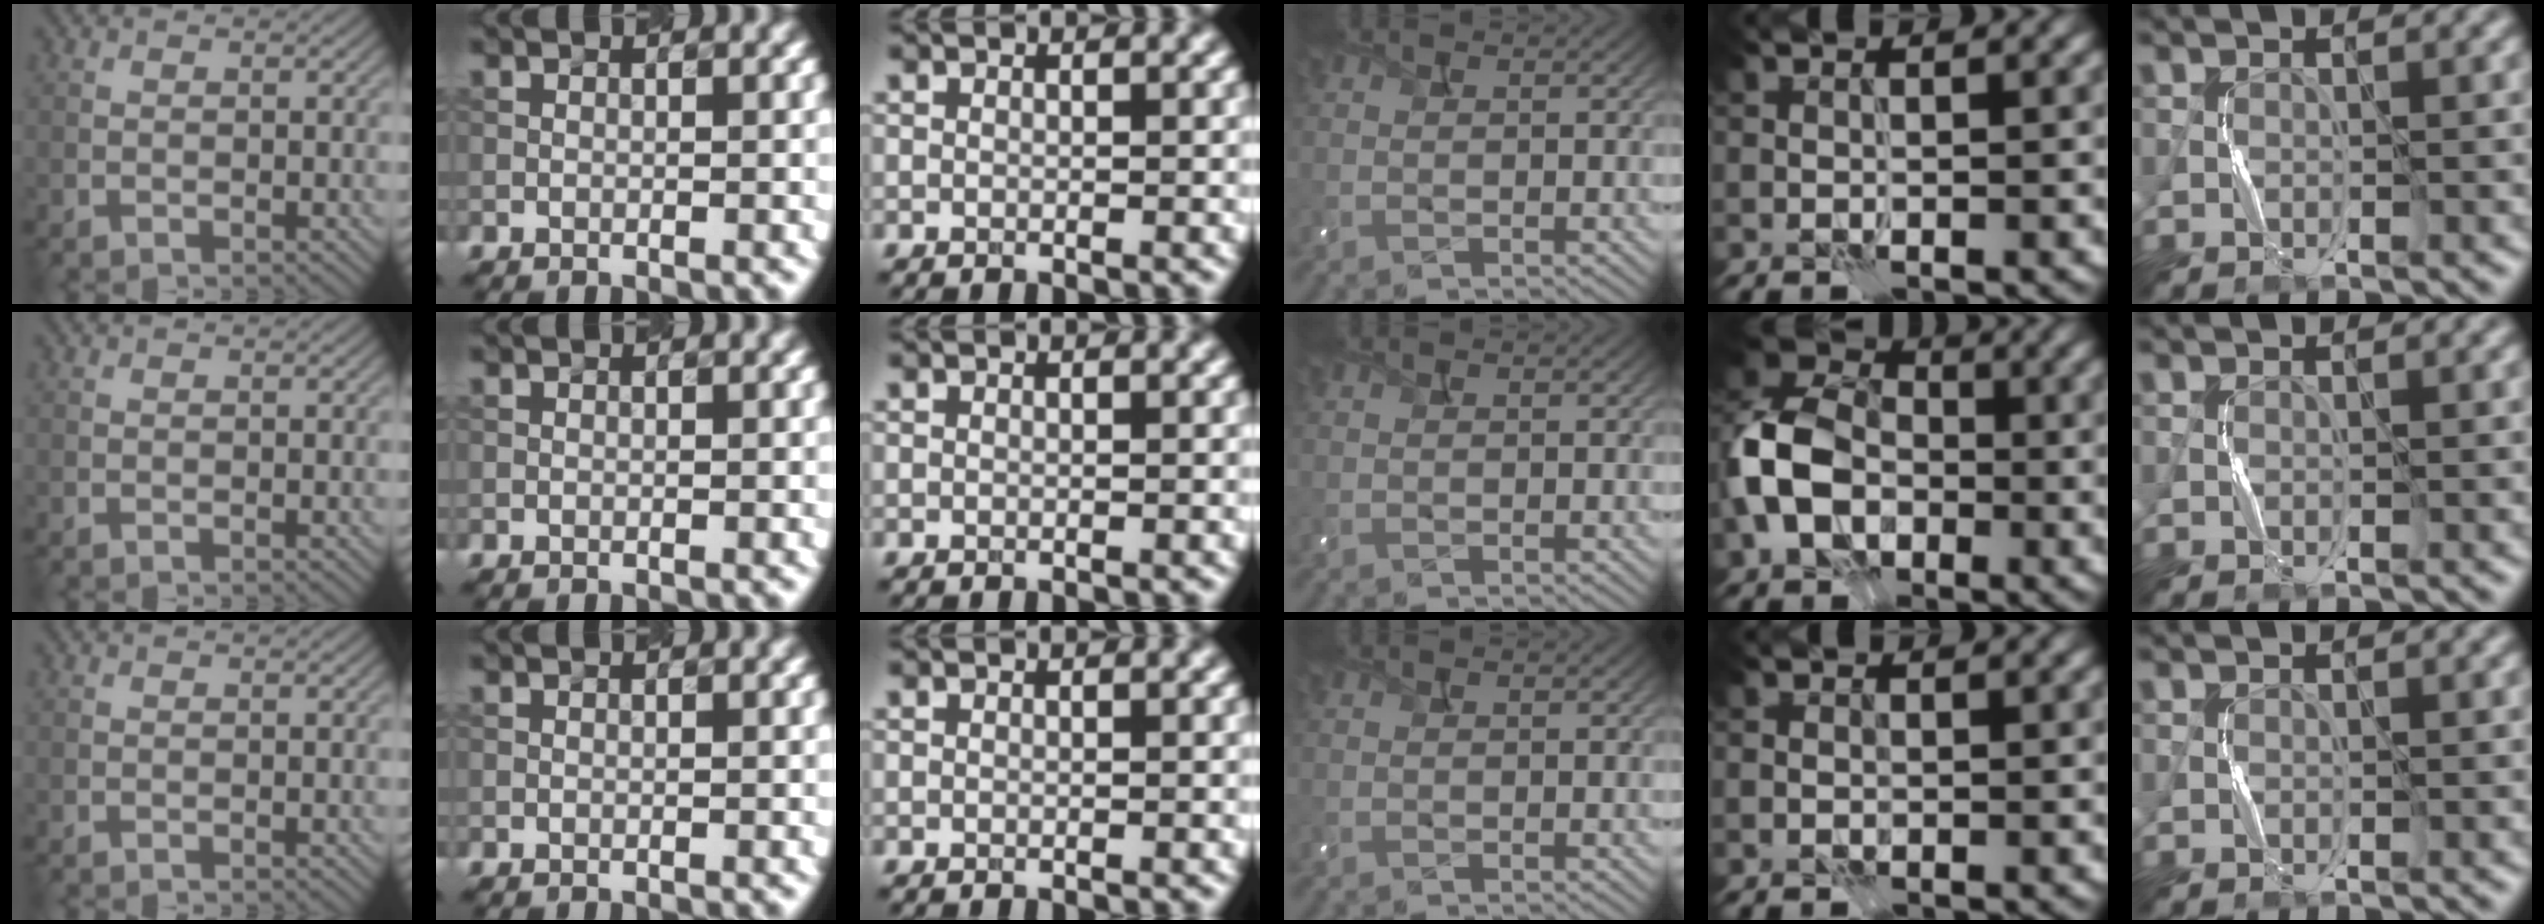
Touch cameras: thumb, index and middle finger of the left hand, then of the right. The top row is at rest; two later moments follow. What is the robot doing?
{"motion": "press", "object": "camera"}